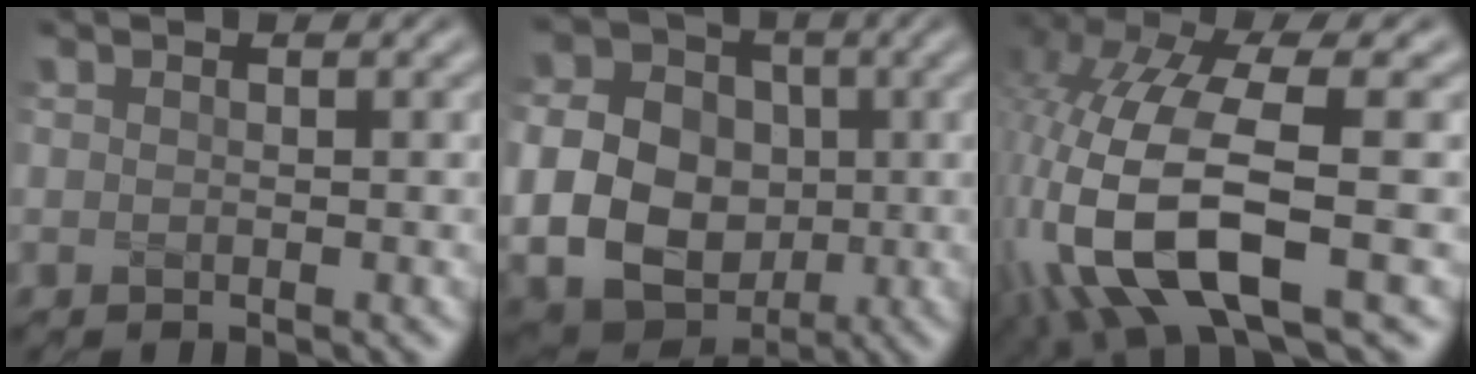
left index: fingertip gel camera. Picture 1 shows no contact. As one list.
[{"total": 10.2, "force": [-1.1, 8.6, 5.4], "torque": [-0.111, -0.024, -0.023]}, {"total": 12.3, "force": [-3.7, 4.2, 10.9], "torque": [-0.257, -0.002, -0.068]}]